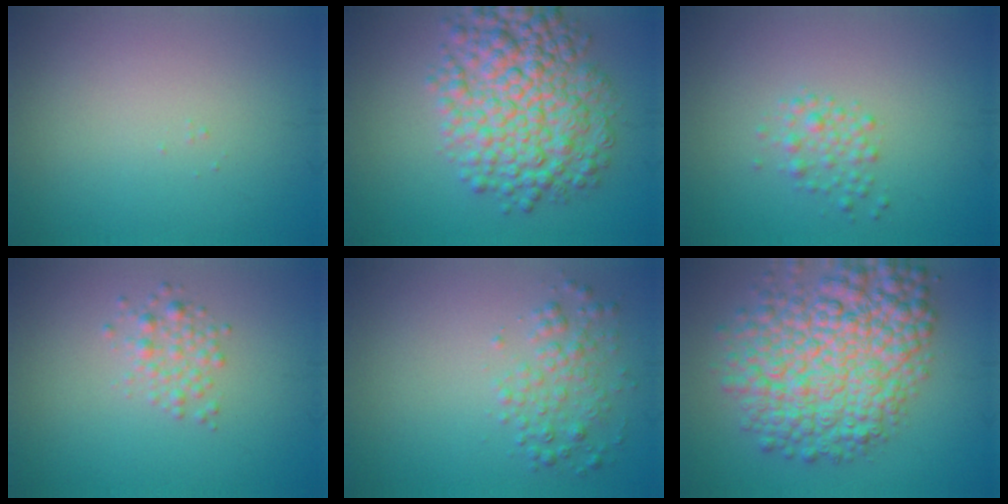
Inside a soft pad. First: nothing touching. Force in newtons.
{"total": 8.6, "press": 8.6, "slide": 0.0}
{"total": 1.7, "press": 1.7, "slide": 0.1}
{"total": 1.9, "press": 1.9, "slide": 0.1}
{"total": 2.4, "press": 2.4, "slide": 0.1}
{"total": 10.4, "press": 10.4, "slide": 0.3}